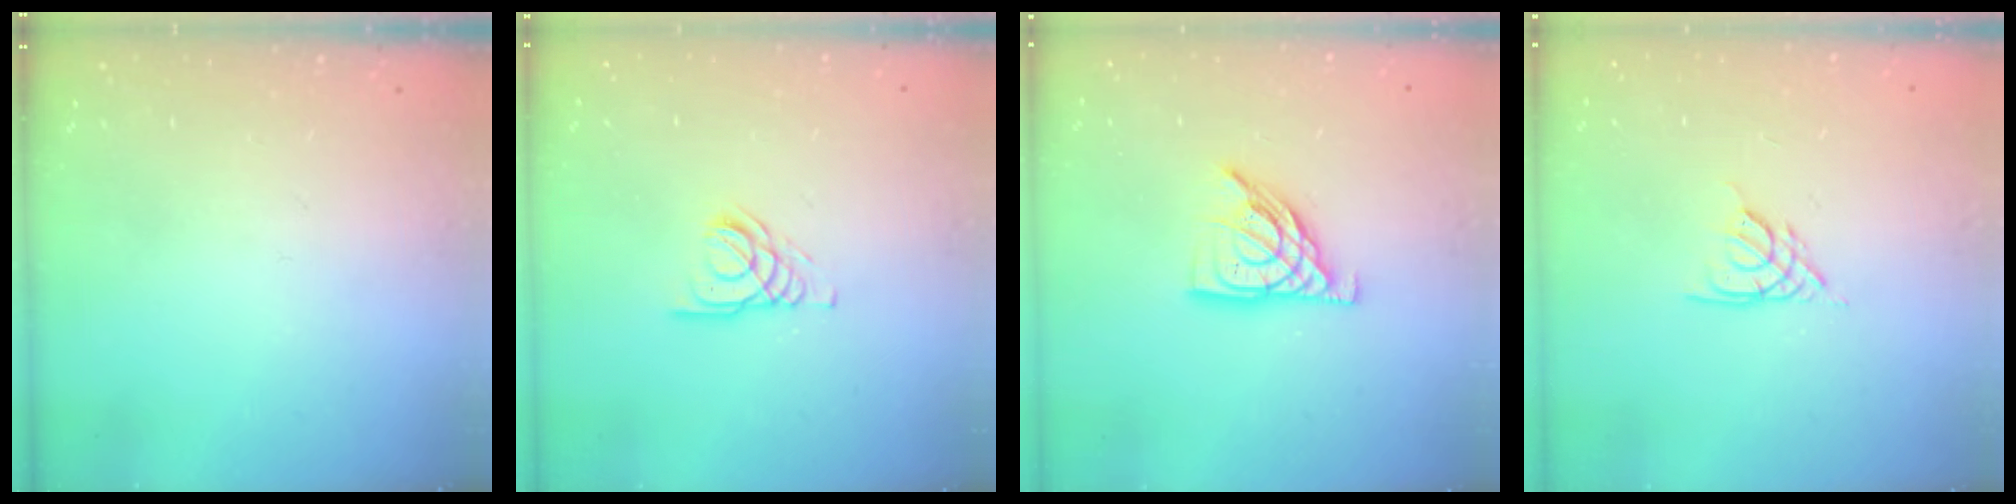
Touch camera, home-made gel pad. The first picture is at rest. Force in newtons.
{"total": 3.7, "press": 3.7, "slide": 0.4}
{"total": 11.1, "press": 11.0, "slide": 1.0}
{"total": 2.7, "press": 2.7, "slide": 0.4}